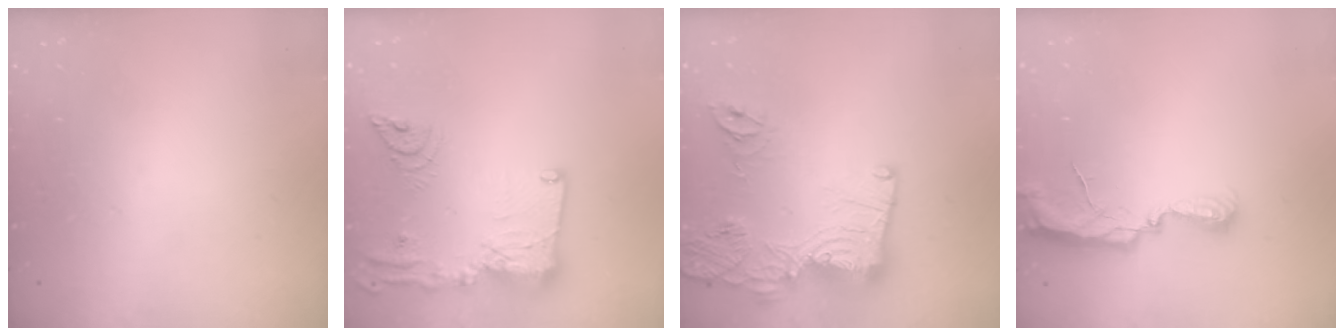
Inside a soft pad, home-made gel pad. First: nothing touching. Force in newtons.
{"total": 20.1, "press": 19.9, "slide": 2.3}
{"total": 18.6, "press": 18.6, "slide": 1.6}
{"total": 7.3, "press": 7.3, "slide": 0.5}